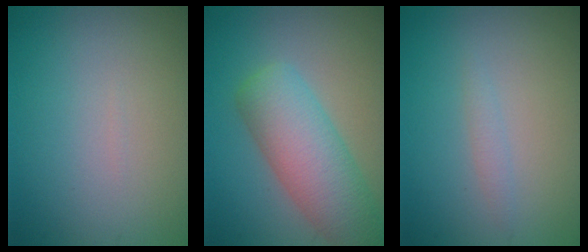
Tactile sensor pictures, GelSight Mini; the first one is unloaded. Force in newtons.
{"total": 6.7, "press": 6.7, "slide": 0.4}
{"total": 0.8, "press": 0.8, "slide": 0.0}